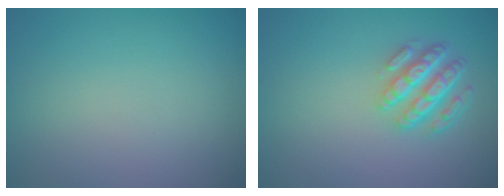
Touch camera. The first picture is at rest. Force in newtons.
{"total": 4.5, "press": 3.4, "slide": 3.0}